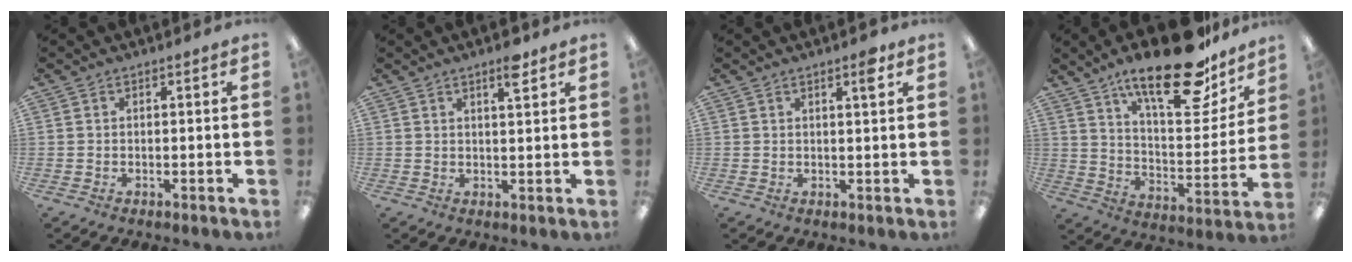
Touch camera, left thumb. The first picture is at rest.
{"total": 4.5, "force": [3.0, 1.1, 3.1], "torque": [-0.036, -0.014, 0.046]}
{"total": 3.1, "force": [2.0, 0.5, 2.3], "torque": [-0.036, -0.005, 0.030]}
{"total": 23.6, "force": [16.6, 8.2, 14.5], "torque": [-0.216, -0.106, 0.277]}